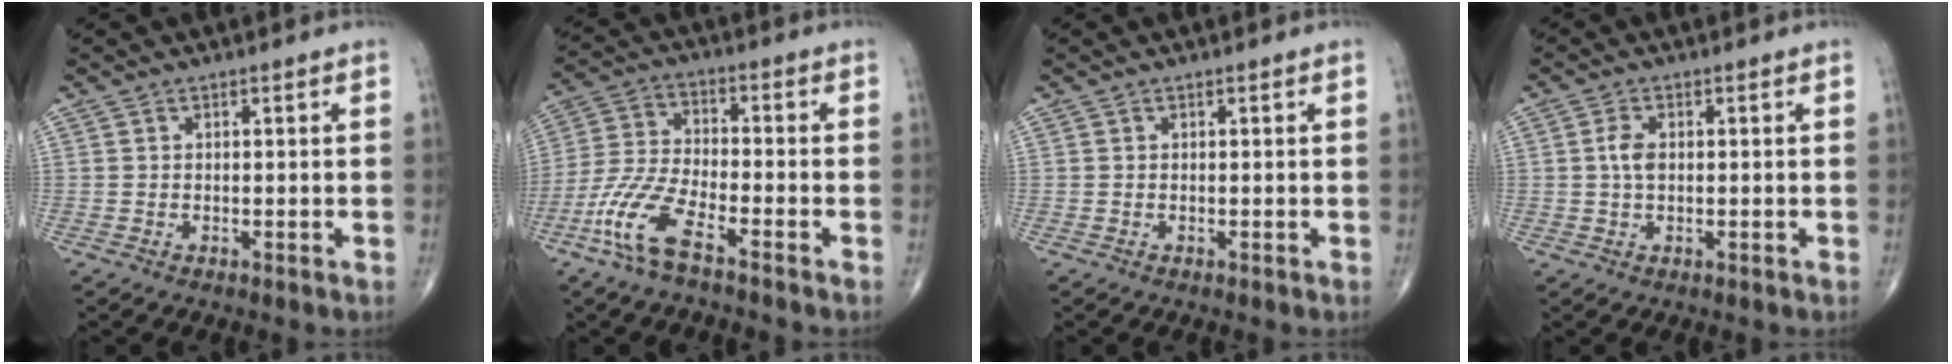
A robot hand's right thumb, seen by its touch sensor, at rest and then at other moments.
{"total": 10.5, "force": [-6.4, 3.1, 7.8], "torque": [-0.187, 0.022, -0.133]}
{"total": 0.0}
{"total": 3.0, "force": [0.3, 1.7, 2.4], "torque": [-0.050, 0.003, 0.004]}